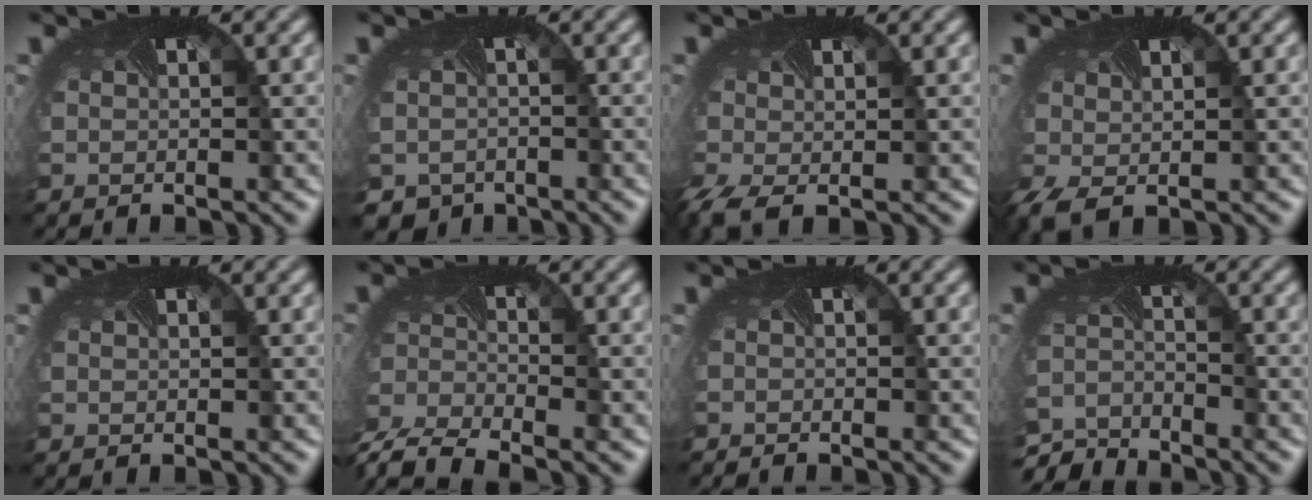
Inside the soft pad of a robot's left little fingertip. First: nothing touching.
{"total": 2.7, "force": [-2.0, 1.8, 0.3], "torque": [-0.007, -0.024, -0.029]}
{"total": 3.6, "force": [-2.0, 1.2, 2.7], "torque": [-0.083, -0.020, -0.038]}
{"total": 2.2, "force": [-0.9, 0.7, 1.8], "torque": [-0.065, -0.008, -0.015]}
{"total": 0.0}
{"total": 7.2, "force": [-6.5, 2.0, 2.5], "torque": [-0.070, -0.043, -0.109]}
{"total": 1.1, "force": [-1.0, -0.4, -0.3], "torque": [-0.002, -0.011, -0.019]}
{"total": 5.9, "force": [-5.8, 0.9, 0.3], "torque": [-0.017, -0.028, -0.111]}